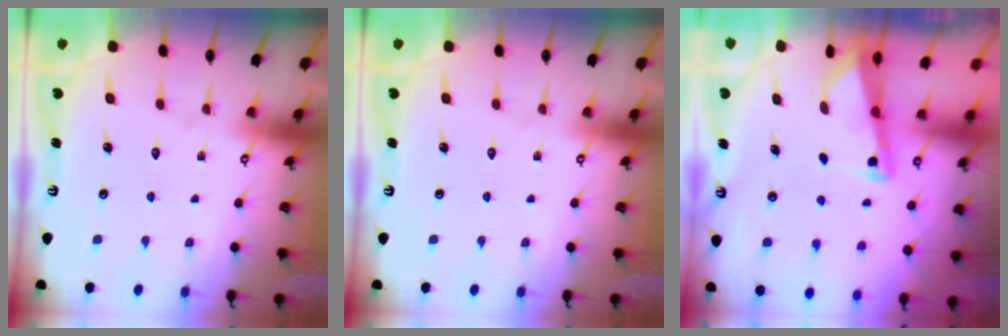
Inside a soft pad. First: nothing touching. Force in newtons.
{"total": 0.0}
{"total": 3.0, "press": 2.9, "slide": 0.4}